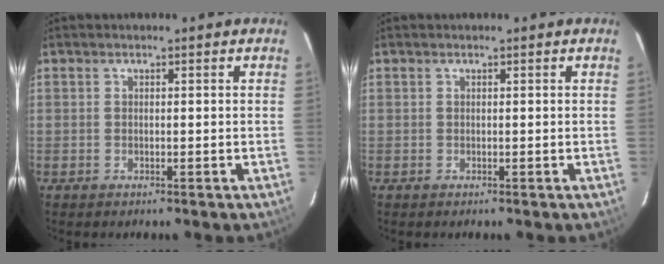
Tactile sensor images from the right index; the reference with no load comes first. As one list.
[{"total": 0.0}]